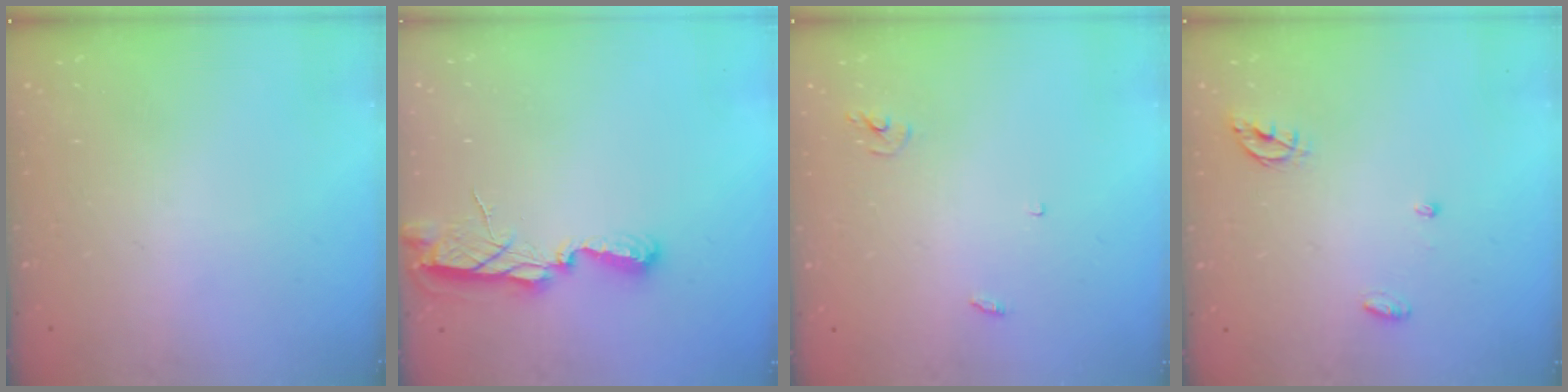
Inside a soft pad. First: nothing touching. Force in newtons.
{"total": 7.3, "press": 7.3, "slide": 0.5}
{"total": 2.9, "press": 2.9, "slide": 0.2}
{"total": 5.1, "press": 5.1, "slide": 0.6}